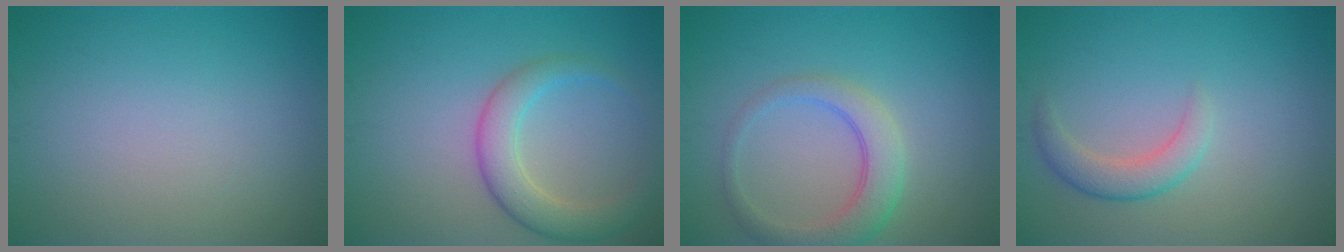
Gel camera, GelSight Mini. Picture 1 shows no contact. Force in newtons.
{"total": 4.1, "press": 4.1, "slide": 0.3}
{"total": 4.0, "press": 4.0, "slide": 0.2}
{"total": 2.5, "press": 2.5, "slide": 0.2}